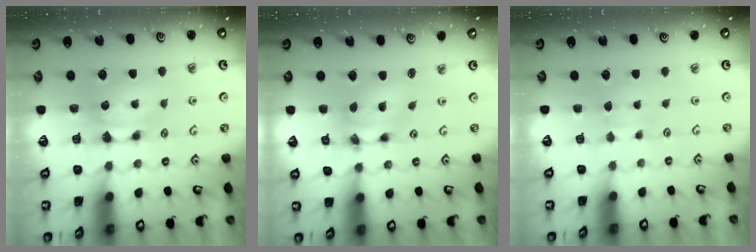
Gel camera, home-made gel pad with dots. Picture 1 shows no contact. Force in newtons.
{"total": 5.4, "press": 5.1, "slide": 1.7}
{"total": 2.6, "press": 2.5, "slide": 0.2}